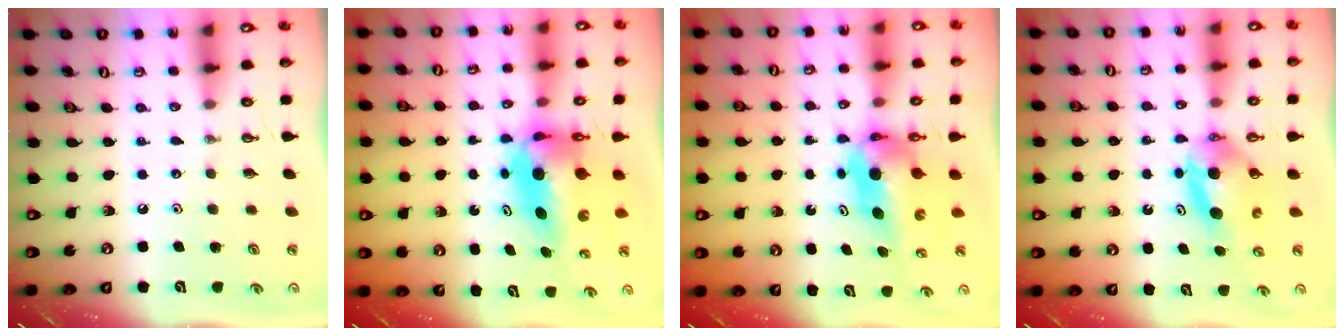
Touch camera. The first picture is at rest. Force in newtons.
{"total": 9.8, "press": 9.0, "slide": 3.9}
{"total": 5.6, "press": 5.6, "slide": 0.3}
{"total": 6.6, "press": 6.2, "slide": 2.4}